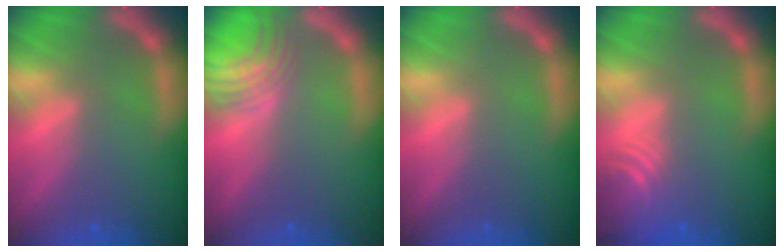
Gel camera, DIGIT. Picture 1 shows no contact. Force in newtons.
{"total": 5.5}
{"total": 0.0}
{"total": 5.1}